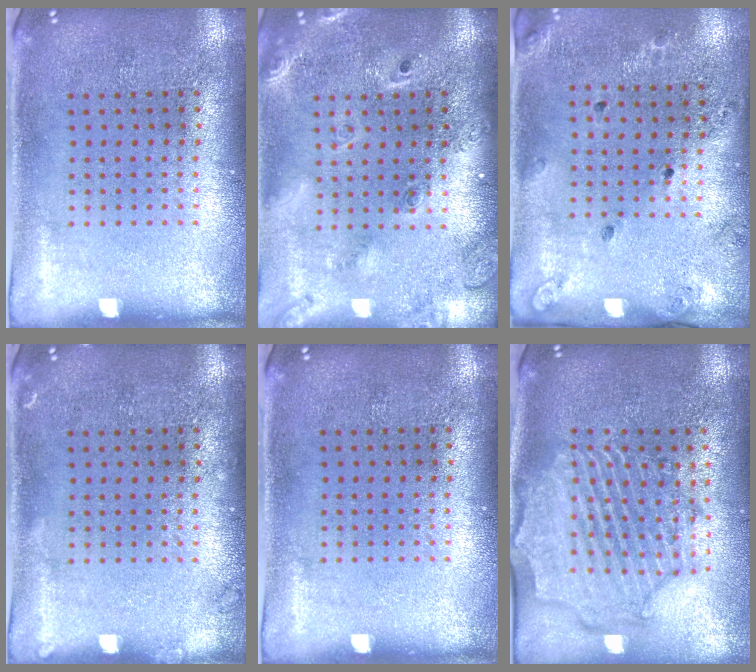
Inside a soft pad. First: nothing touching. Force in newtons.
{"total": 2.3, "press": 1.8, "slide": 1.3}
{"total": 1.4, "press": 1.3, "slide": 0.7}
{"total": 0.7, "press": 0.7, "slide": 0.1}
{"total": 0.0}
{"total": 2.5, "press": 2.2, "slide": 1.1}